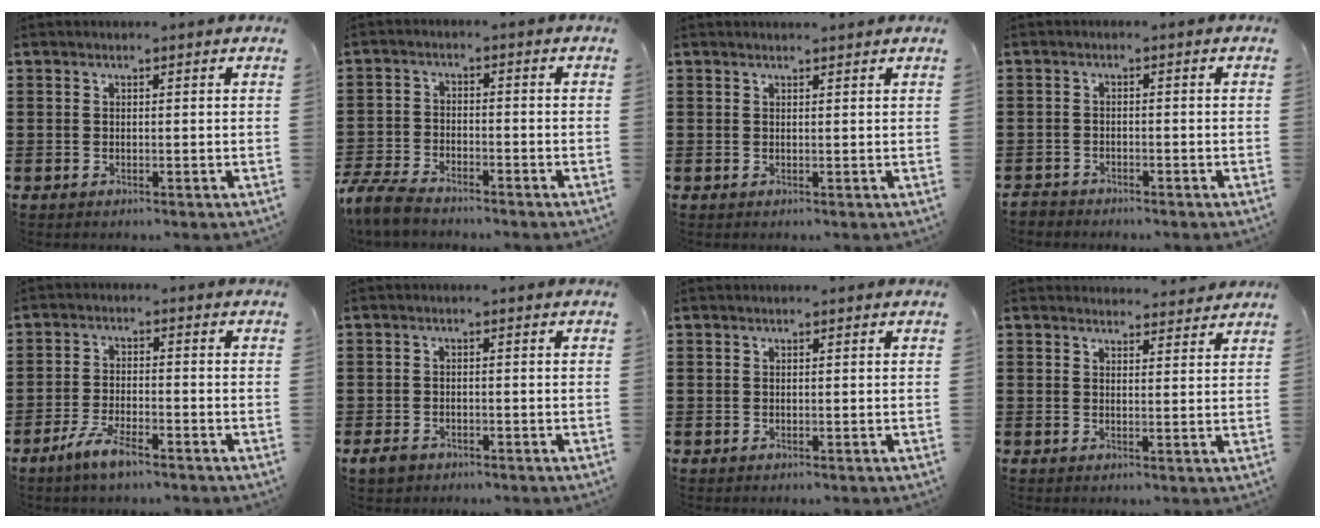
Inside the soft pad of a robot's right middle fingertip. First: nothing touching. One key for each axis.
{"total": 5.3, "fx": -4.9, "fy": 1.3, "fz": 1.6, "tx": -0.051, "ty": -0.001, "tz": -0.102}
{"total": 0.8, "fx": 0.8, "fy": 0.0, "fz": 0.2, "tx": 0.002, "ty": -0.005, "tz": 0.014}
{"total": 1.9, "fx": -1.9, "fy": 0.5, "fz": -0.2, "tx": -0.004, "ty": 0.001, "tz": -0.043}
{"total": 5.1, "fx": -3.7, "fy": 1.3, "fz": 3.2, "tx": -0.071, "ty": 0.000, "tz": -0.074}
{"total": 2.2, "fx": -1.6, "fy": 1.2, "fz": 1.0, "tx": -0.028, "ty": -0.001, "tz": -0.034}
{"total": 0.0}
{"total": 2.5, "fx": 2.5, "fy": 0.3, "fz": 0.0, "tx": 0.001, "ty": -0.008, "tz": 0.046}